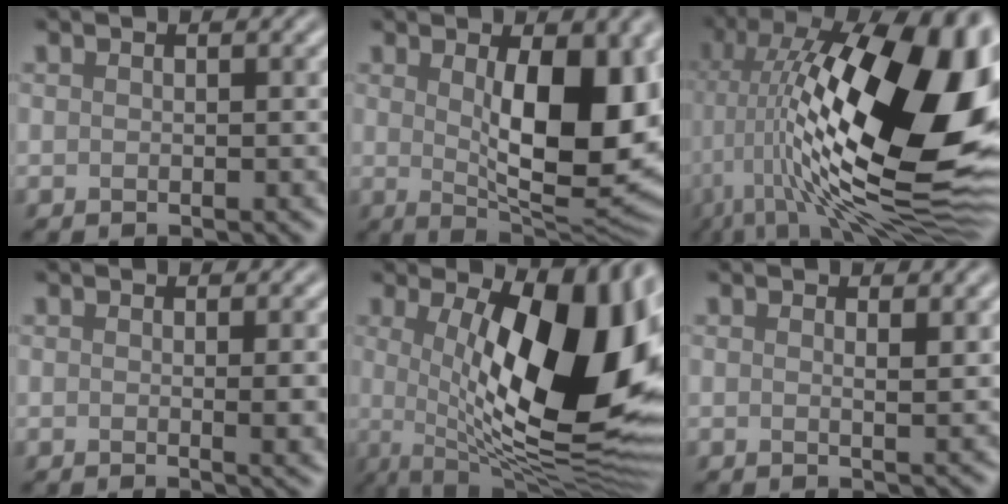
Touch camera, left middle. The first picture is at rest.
{"total": 11.2, "force": [1.6, 4.3, 10.2], "torque": [-0.139, -0.009, 0.029]}
{"total": 20.7, "force": [2.1, 8.8, 18.6], "torque": [-0.302, 0.025, 0.030]}
{"total": 2.6, "force": [0.2, 0.7, 2.5], "torque": [-0.026, -0.003, 0.002]}
{"total": 16.2, "force": [1.5, 5.9, 15.0], "torque": [-0.195, -0.002, 0.018]}
{"total": 1.2, "force": [0.7, 0.3, 1.0], "torque": [-0.011, -0.002, 0.007]}